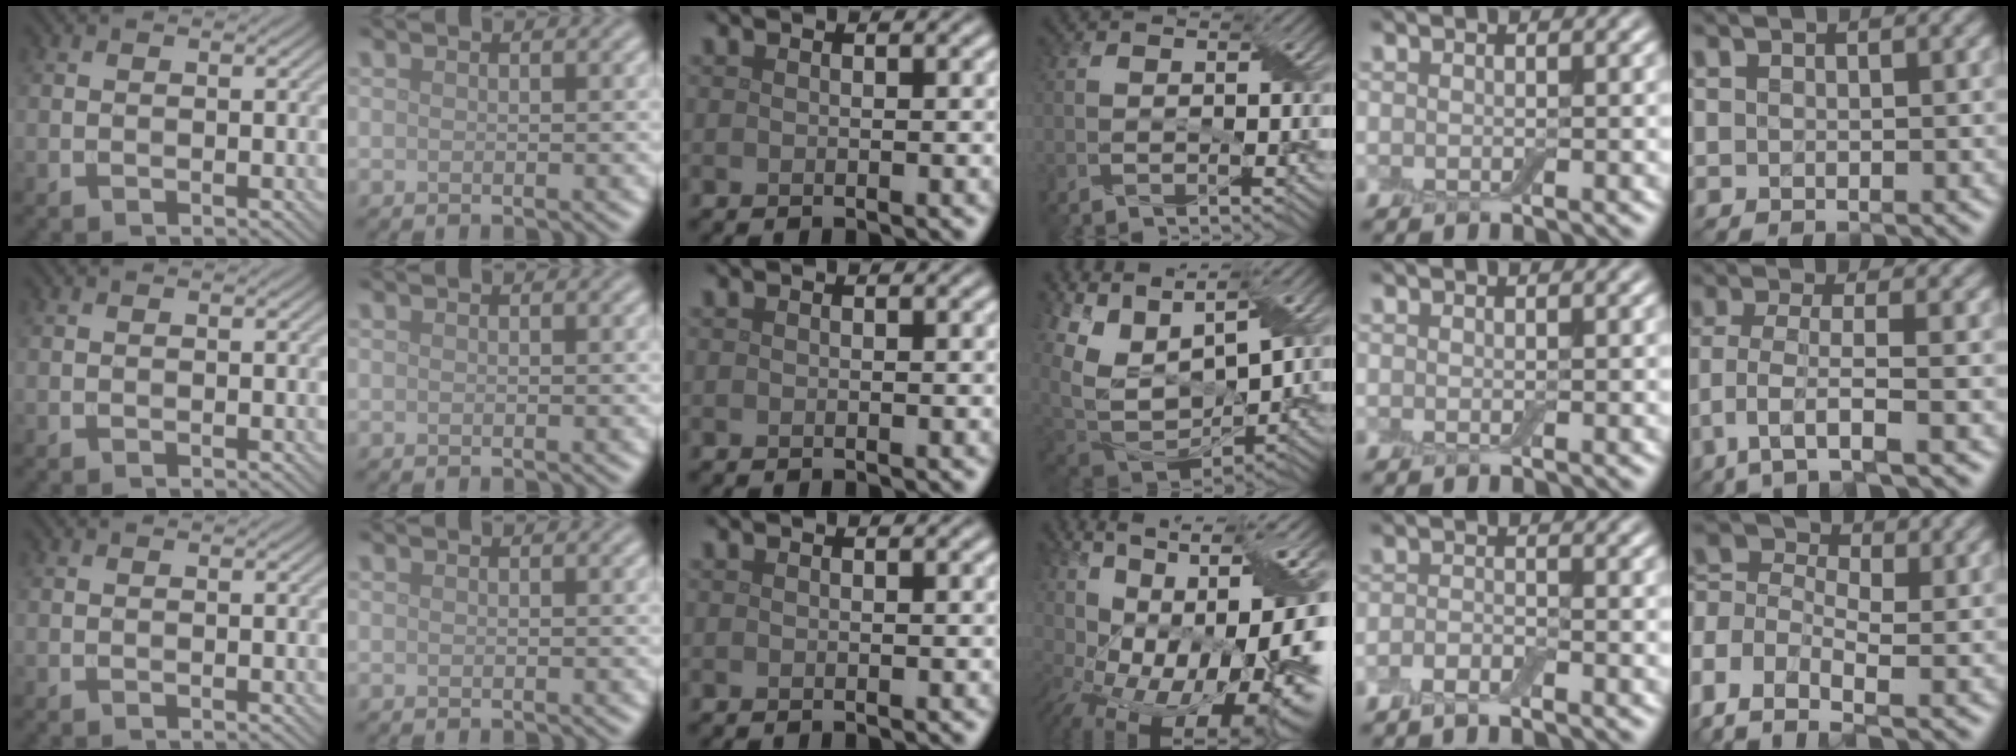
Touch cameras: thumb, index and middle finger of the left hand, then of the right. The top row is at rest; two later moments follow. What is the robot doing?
{"motion": "peel", "object": "bubble wrap"}